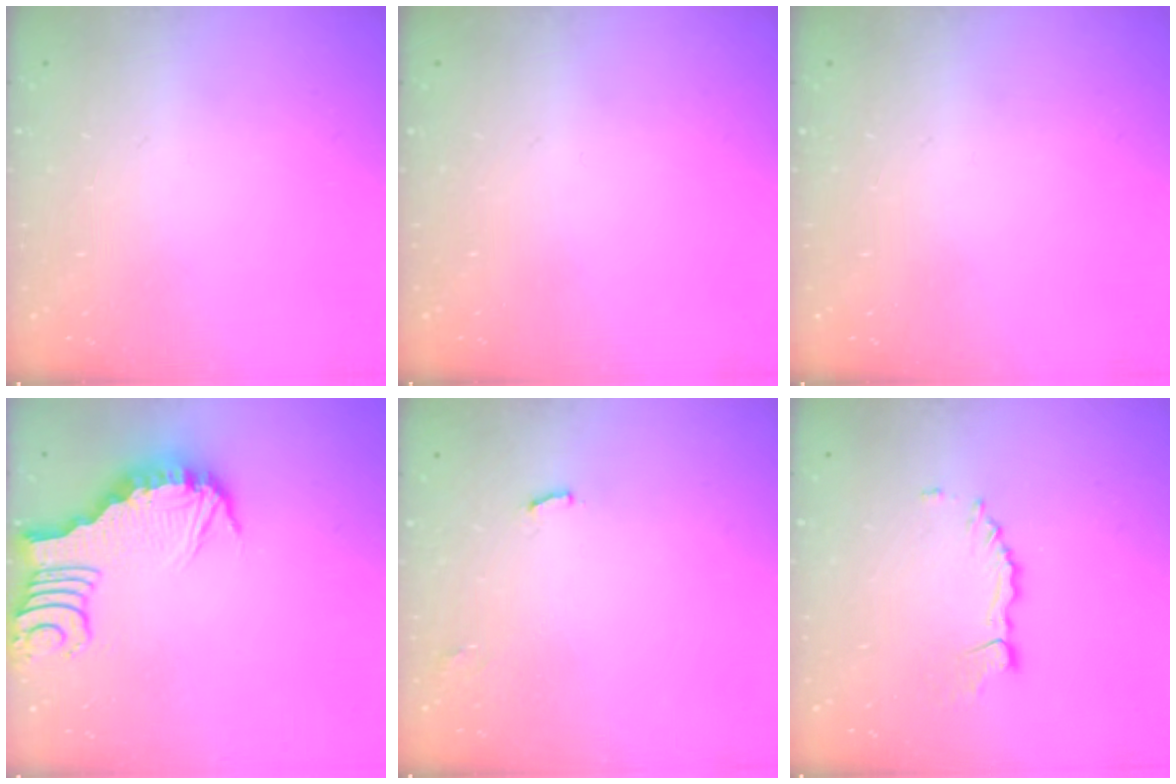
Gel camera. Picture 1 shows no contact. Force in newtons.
{"total": 0.0}
{"total": 0.0}
{"total": 3.7, "press": 3.7, "slide": 0.1}
{"total": 4.5, "press": 4.5, "slide": 0.2}
{"total": 2.9, "press": 2.9, "slide": 0.3}